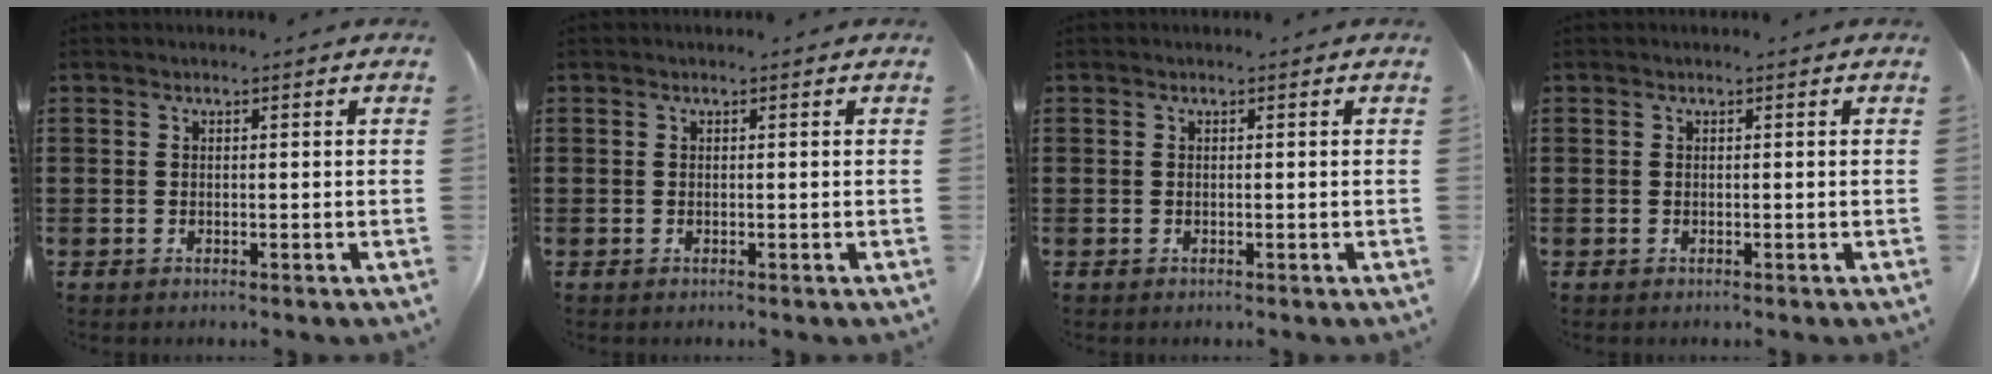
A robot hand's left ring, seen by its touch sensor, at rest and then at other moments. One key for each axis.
{"total": 0.0}
{"total": 0.0}
{"total": 0.0}